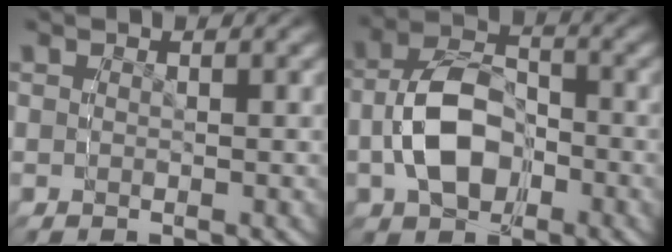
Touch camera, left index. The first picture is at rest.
{"total": 4.9, "force": [-2.4, 4.0, 1.3], "torque": [-0.053, -0.028, -0.028]}